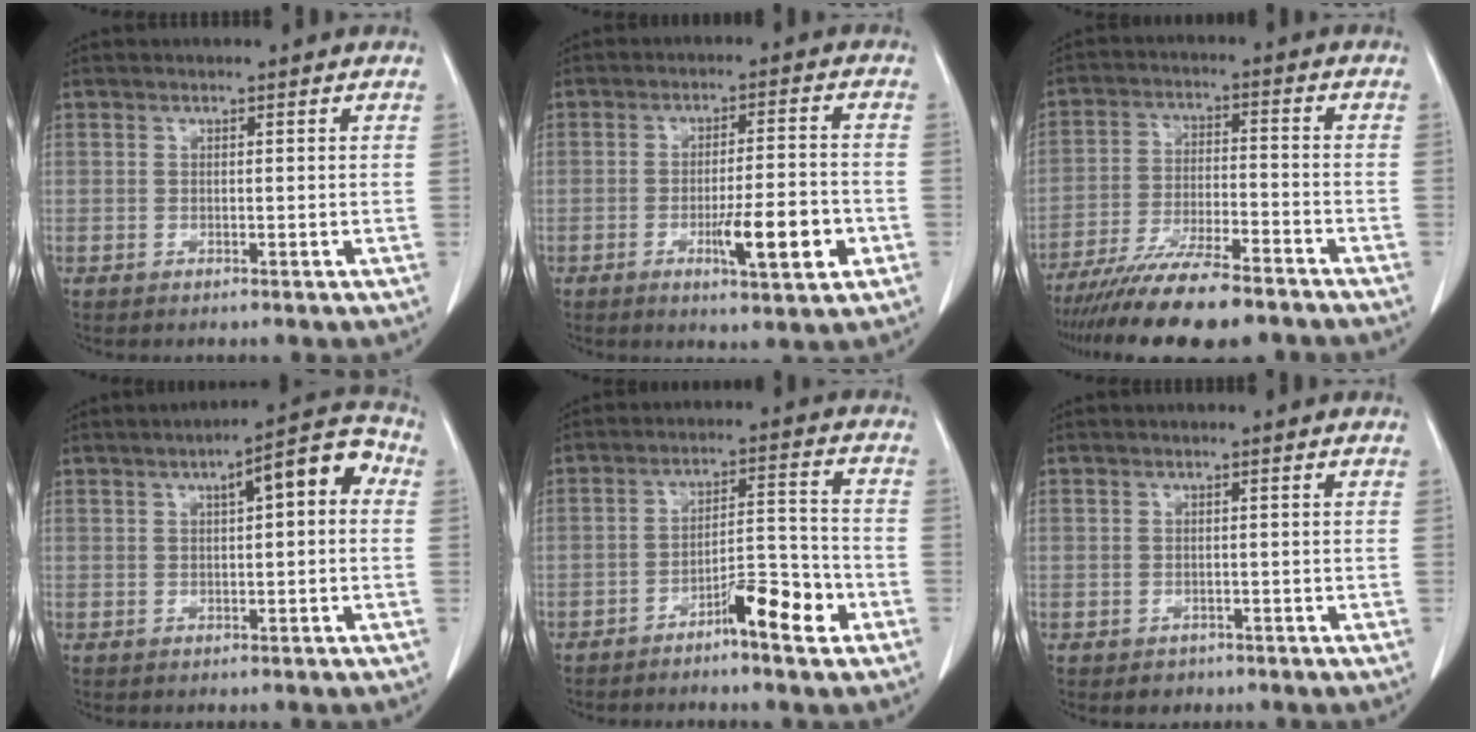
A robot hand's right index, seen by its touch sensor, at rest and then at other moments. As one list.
[{"total": 9.1, "force": [-3.3, 1.1, 8.4], "torque": [-0.126, -0.006, -0.048]}, {"total": 15.0, "force": [-12.6, 1.8, 8.0], "torque": [-0.142, -0.022, -0.206]}, {"total": 7.4, "force": [1.7, 1.9, 7.0], "torque": [-0.092, 0.035, 0.016]}, {"total": 8.0, "force": [-4.8, 1.4, 6.3], "torque": [-0.094, 0.019, -0.074]}, {"total": 1.8, "force": [-1.0, 1.5, 0.1], "torque": [0.000, 0.004, -0.012]}]